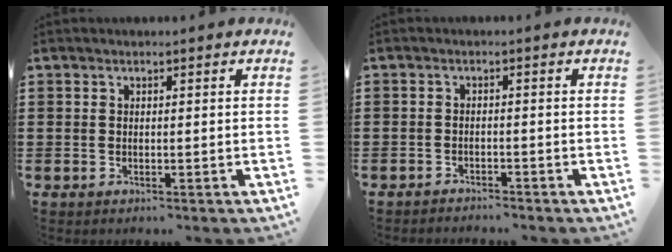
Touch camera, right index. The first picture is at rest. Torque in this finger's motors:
{"motor_torque": [-1.01, 1.03, -0.32, -0.08]}